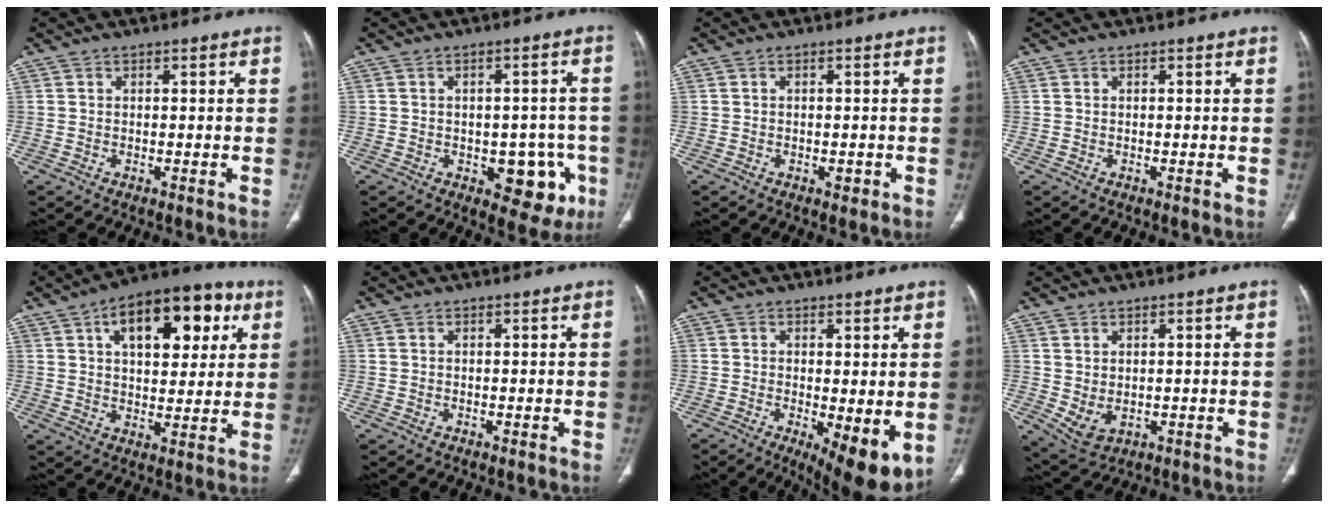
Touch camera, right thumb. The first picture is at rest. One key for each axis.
{"total": 10.2, "fx": -3.4, "fy": 6.0, "fz": 7.5, "tx": -0.049, "ty": 0.015, "tz": -0.032}
{"total": 1.2, "fx": -0.4, "fy": 0.8, "fz": 0.8, "tx": -0.009, "ty": 0.000, "tz": -0.005}
{"total": 0.0}
{"total": 18.1, "fx": 6.8, "fy": 9.6, "fz": 13.7, "tx": -0.150, "ty": 0.004, "tz": 0.097}
{"total": 0.0}
{"total": 9.2, "fx": -1.6, "fy": 3.0, "fz": 8.5, "tx": -0.125, "ty": -0.026, "tz": -0.017}
{"total": 4.6, "fx": 0.0, "fy": 3.2, "fz": 3.3, "tx": -0.060, "ty": -0.005, "tz": 0.021}